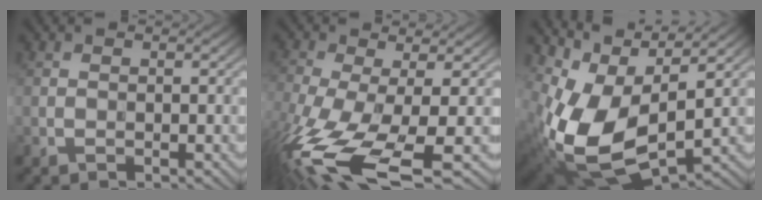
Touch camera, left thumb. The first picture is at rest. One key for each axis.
{"total": 13.8, "fx": -5.7, "fy": 4.7, "fz": 11.7, "tx": -0.277, "ty": -0.037, "tz": -0.091}
{"total": 13.2, "fx": 1.4, "fy": 6.7, "fz": 11.3, "tx": -0.249, "ty": -0.027, "tz": 0.040}